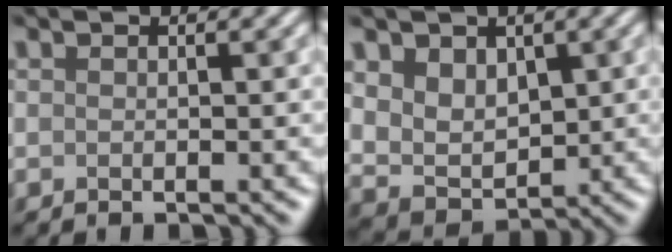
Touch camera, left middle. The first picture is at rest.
{"total": 4.0, "force": [1.4, 3.0, 2.2], "torque": [-0.052, -0.012, 0.028]}